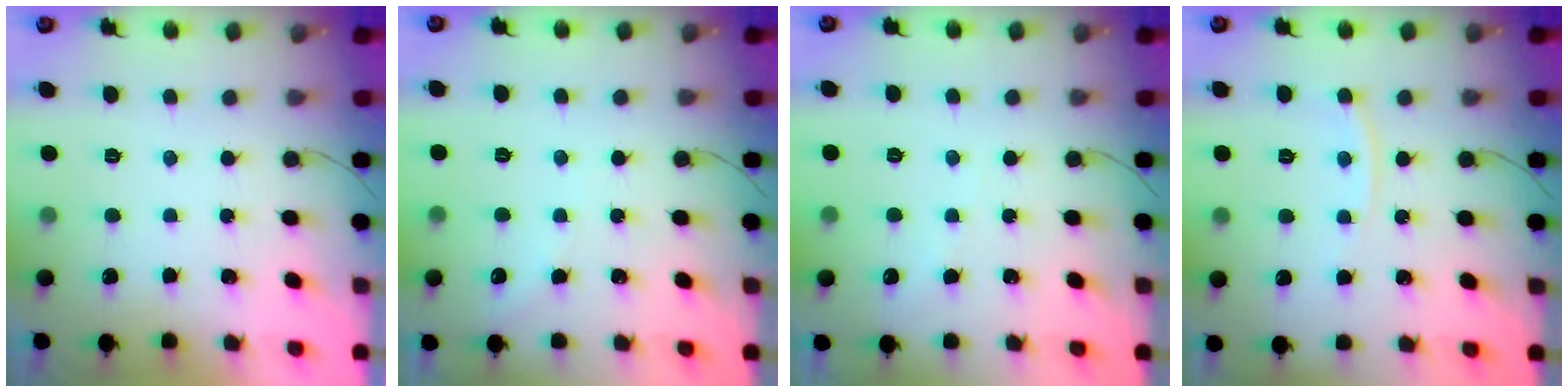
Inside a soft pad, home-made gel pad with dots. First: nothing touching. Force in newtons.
{"total": 2.7, "press": 2.7, "slide": 0.5}
{"total": 2.0, "press": 2.0, "slide": 0.3}
{"total": 5.3, "press": 5.2, "slide": 0.6}